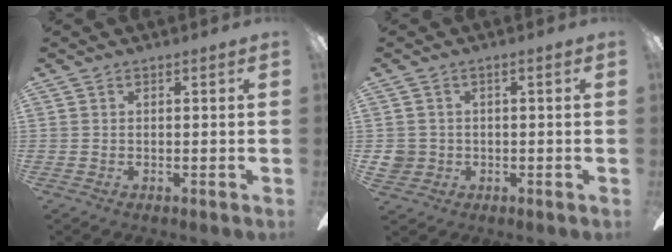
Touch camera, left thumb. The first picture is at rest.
{"total": 3.5, "force": [-0.5, 3.3, 0.9], "torque": [-0.026, 0.007, -0.009]}